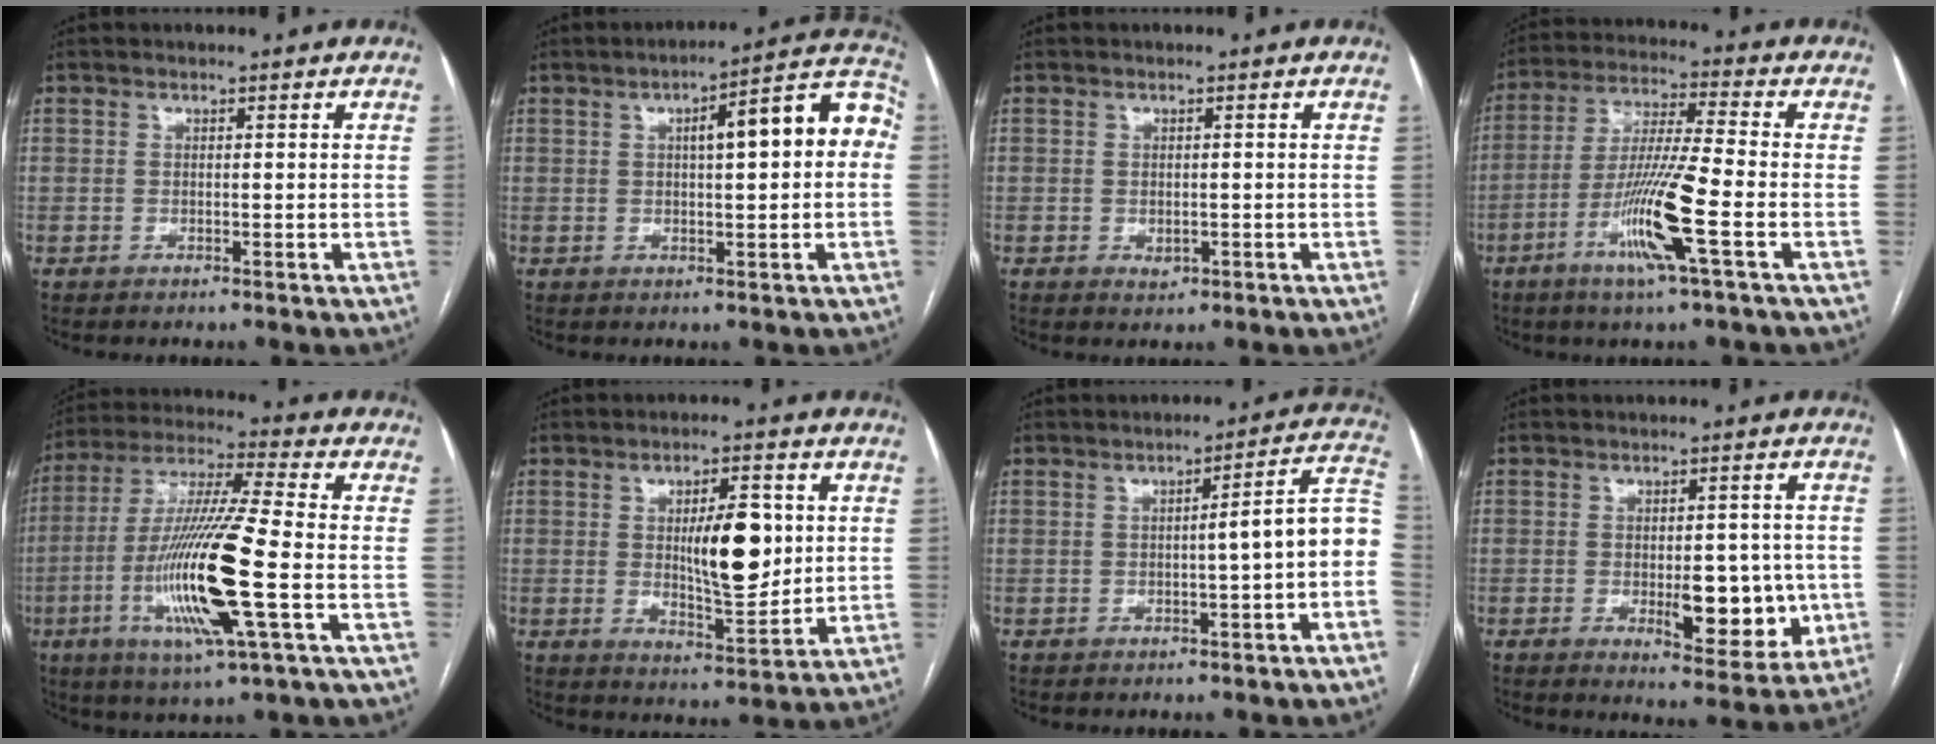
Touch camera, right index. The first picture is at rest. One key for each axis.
{"total": 11.7, "fx": 1.6, "fy": 2.4, "fz": 11.3, "tx": -0.146, "ty": 0.044, "tz": 0.017}
{"total": 1.4, "fx": -0.5, "fy": 1.0, "fz": 0.9, "tx": -0.010, "ty": 0.000, "tz": -0.001}
{"total": 12.3, "fx": -4.6, "fy": -0.6, "fz": 11.4, "tx": -0.224, "ty": -0.013, "tz": -0.093}
{"total": 18.1, "fx": -4.6, "fy": 0.7, "fz": 17.5, "tx": -0.360, "ty": -0.017, "tz": -0.089}
{"total": 10.0, "fx": 1.4, "fy": 3.0, "fz": 9.5, "tx": -0.148, "ty": 0.001, "tz": 0.029}
{"total": 7.7, "fx": -1.5, "fy": 0.2, "fz": 7.5, "tx": -0.084, "ty": 0.029, "tz": -0.025}
{"total": 9.4, "fx": -1.8, "fy": 4.0, "fz": 8.3, "tx": -0.097, "ty": -0.001, "tz": -0.014}